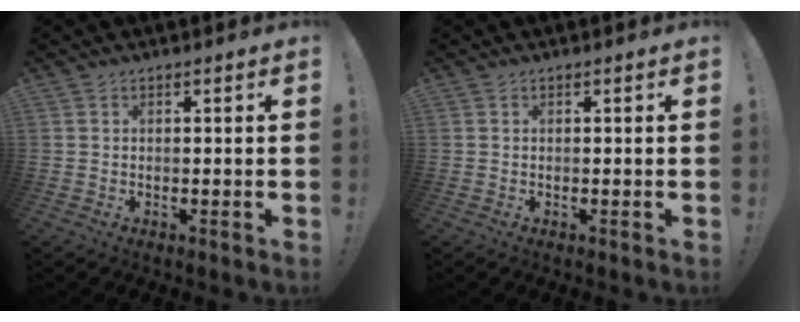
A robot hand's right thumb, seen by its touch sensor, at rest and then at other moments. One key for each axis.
{"total": 0.0}